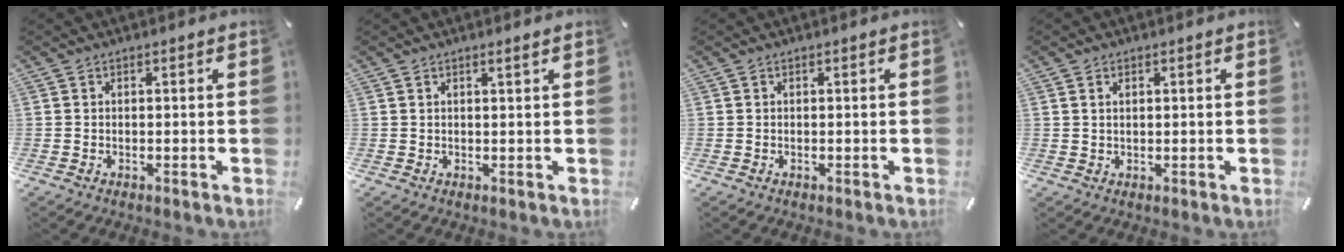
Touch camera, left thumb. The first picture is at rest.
{"total": 1.1, "force": [0.8, 0.1, 0.8], "torque": [-0.016, -0.001, 0.014]}
{"total": 0.0}
{"total": 1.6, "force": [0.6, 1.2, 0.9], "torque": [-0.021, 0.005, 0.010]}